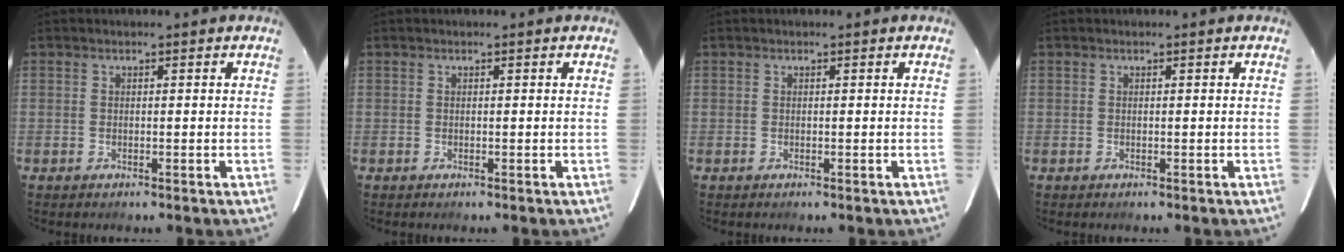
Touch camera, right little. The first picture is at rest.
{"total": 0.0}
{"total": 0.0}
{"total": 0.0}